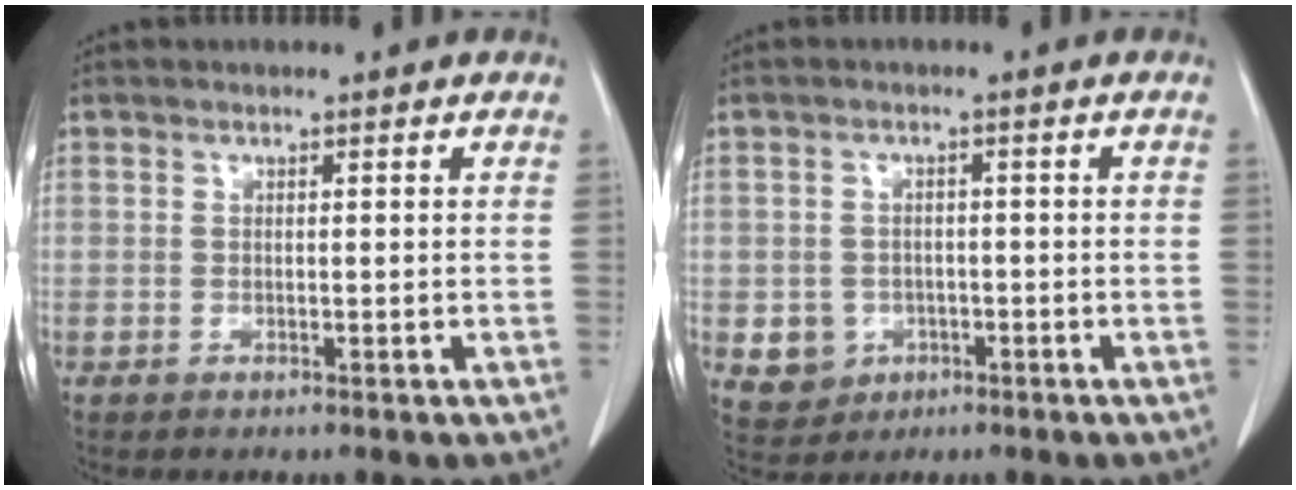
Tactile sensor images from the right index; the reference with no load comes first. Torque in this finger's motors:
{"motor_torque": [-0.41, -0.21, -0.43, -0.17]}